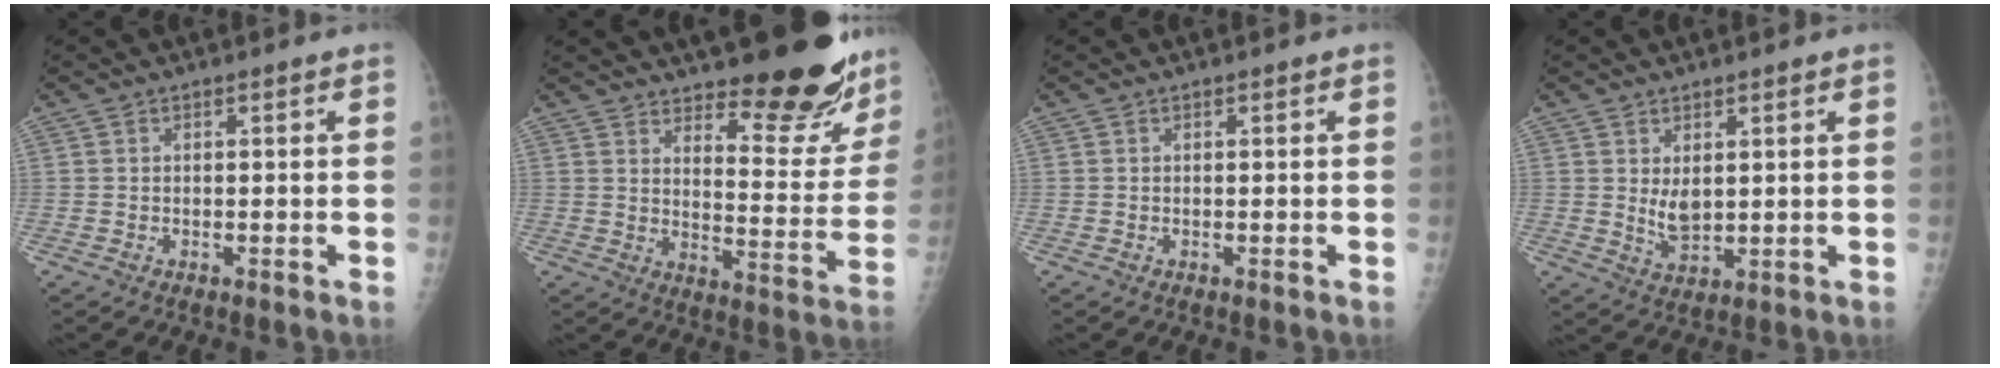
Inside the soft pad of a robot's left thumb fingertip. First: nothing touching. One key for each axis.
{"total": 19.9, "fx": 15.9, "fy": 6.3, "fz": 10.3, "tx": -0.088, "ty": -0.124, "tz": 0.204}
{"total": 0.0}
{"total": 4.4, "fx": 1.3, "fy": 2.5, "fz": 3.4, "tx": -0.051, "ty": -0.018, "tz": 0.032}